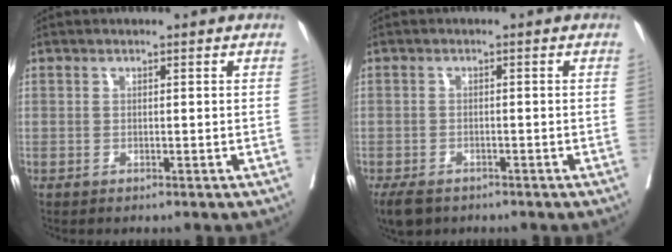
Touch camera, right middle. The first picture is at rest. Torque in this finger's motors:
{"motor_torque": [0.90, -0.91, 0.26, 0.06]}